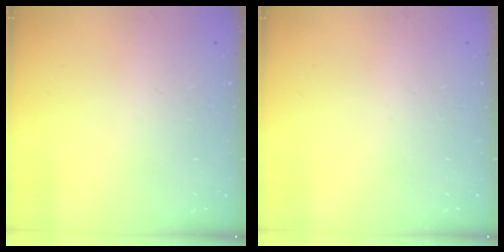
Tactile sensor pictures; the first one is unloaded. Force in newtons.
{"total": 0.0}